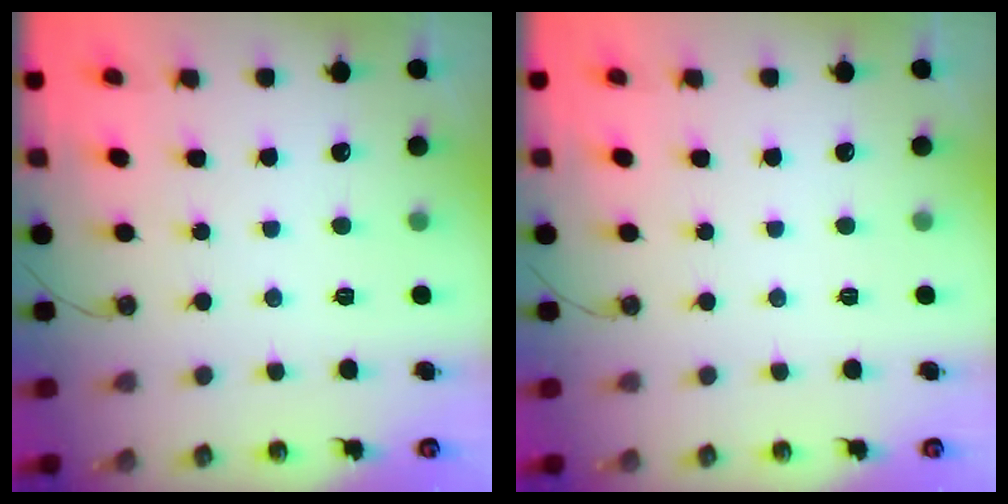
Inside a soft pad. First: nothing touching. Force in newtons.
{"total": 1.5, "press": 0.2, "slide": 1.5}